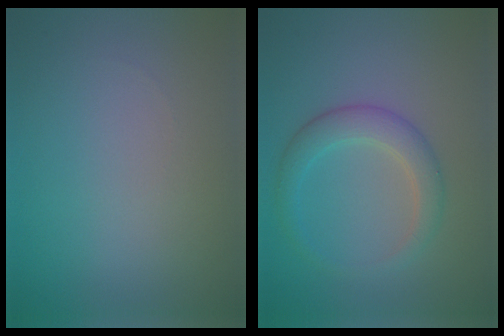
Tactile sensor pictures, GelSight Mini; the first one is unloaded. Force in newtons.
{"total": 2.9, "press": 2.9, "slide": 0.1}